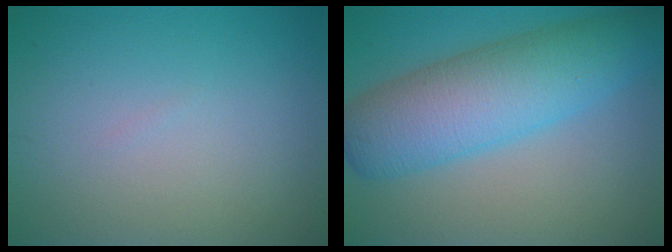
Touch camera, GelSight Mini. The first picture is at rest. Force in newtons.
{"total": 8.6, "press": 8.6, "slide": 0.2}